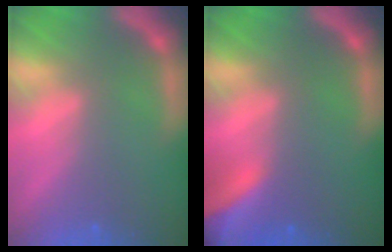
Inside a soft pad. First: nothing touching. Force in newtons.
{"total": 10.0}